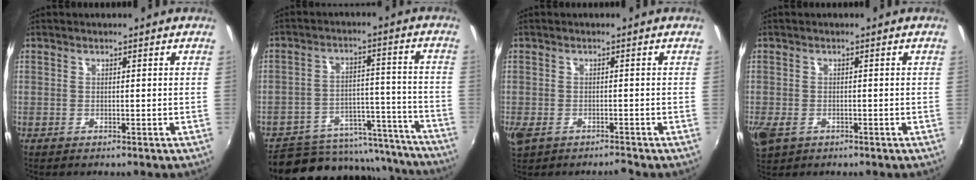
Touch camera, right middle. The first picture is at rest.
{"total": 20.0, "force": [-17.1, 8.6, 5.8], "torque": [-0.111, 0.043, -0.209]}
{"total": 3.9, "force": [-2.7, 1.5, 2.3], "torque": [-0.060, -0.016, -0.049]}
{"total": 5.3, "force": [-2.4, 3.5, 3.3], "torque": [-0.075, -0.018, -0.041]}